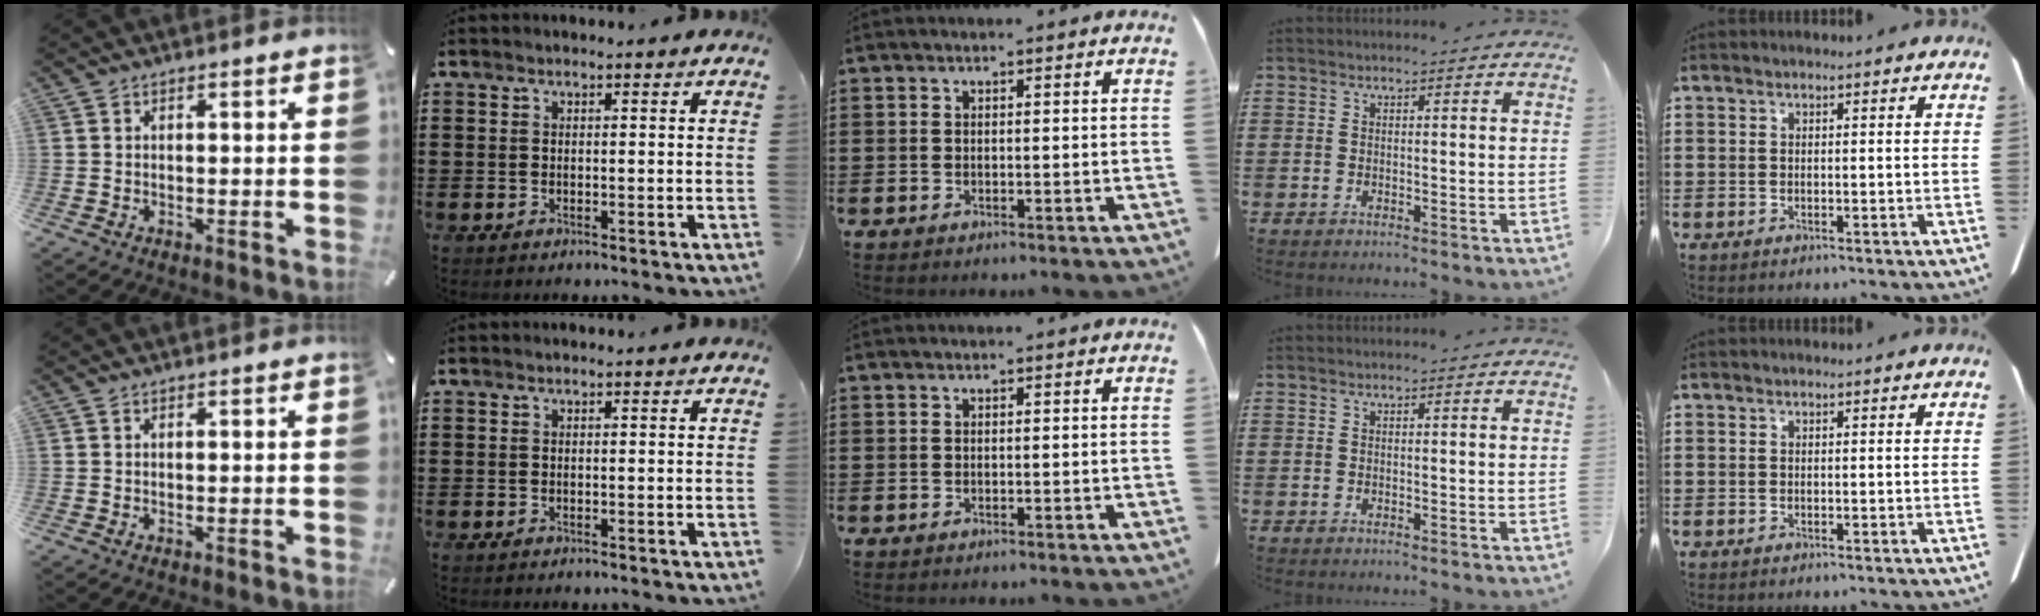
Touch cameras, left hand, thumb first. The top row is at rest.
{}